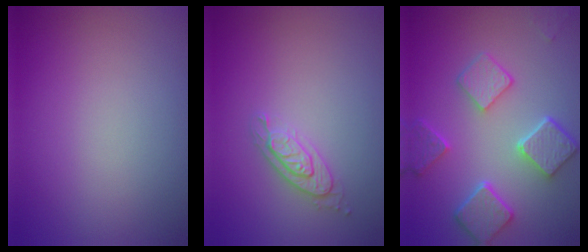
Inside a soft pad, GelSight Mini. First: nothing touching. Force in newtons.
{"total": 2.1, "press": 2.0, "slide": 0.6}
{"total": 5.5, "press": 4.3, "slide": 3.3}